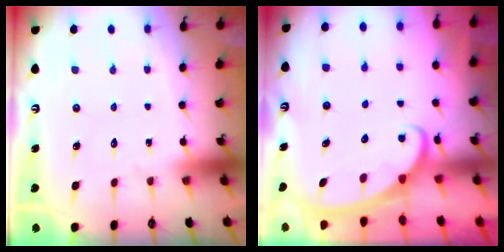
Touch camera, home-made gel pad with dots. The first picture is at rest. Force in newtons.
{"total": 2.5, "press": 2.5, "slide": 0.3}